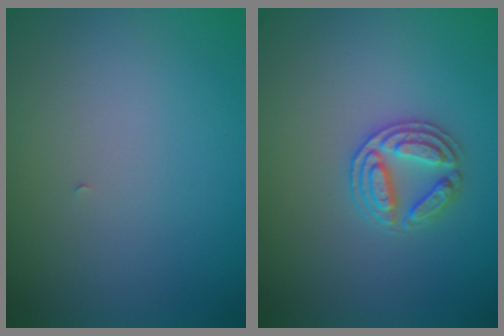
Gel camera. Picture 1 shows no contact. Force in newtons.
{"total": 2.7, "press": 2.6, "slide": 0.7}